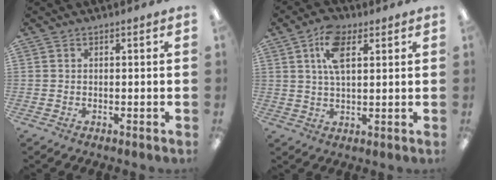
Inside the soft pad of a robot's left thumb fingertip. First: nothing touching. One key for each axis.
{"total": 9.4, "fx": 3.9, "fy": 4.9, "fz": 7.0, "tx": -0.129, "ty": 0.004, "tz": 0.070}